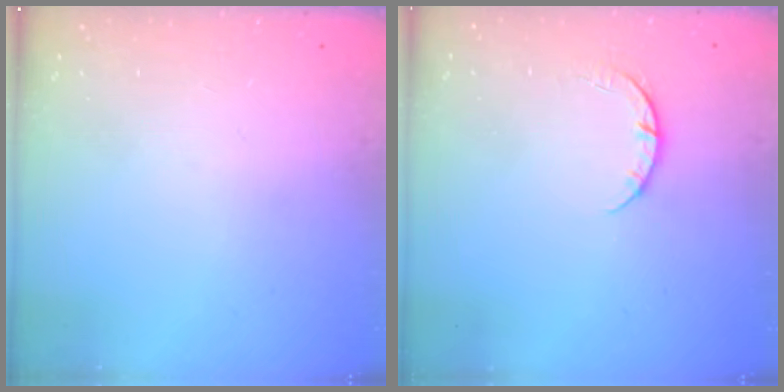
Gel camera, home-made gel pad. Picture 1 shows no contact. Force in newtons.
{"total": 3.2, "press": 3.2, "slide": 0.5}